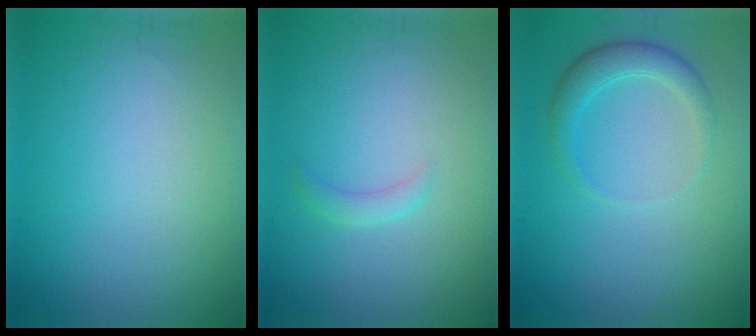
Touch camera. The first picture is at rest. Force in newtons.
{"total": 1.1, "press": 1.1, "slide": 0.1}
{"total": 2.7, "press": 2.7, "slide": 0.1}